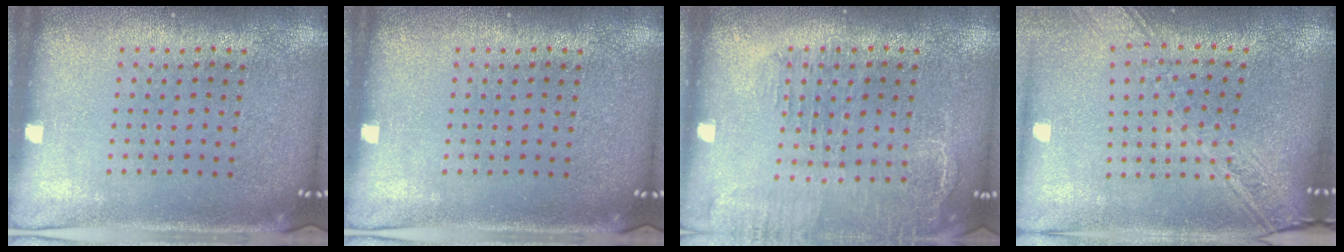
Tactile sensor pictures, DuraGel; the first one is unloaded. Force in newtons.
{"total": 0.0}
{"total": 1.6, "press": 1.5, "slide": 0.5}
{"total": 2.6, "press": 2.1, "slide": 1.6}